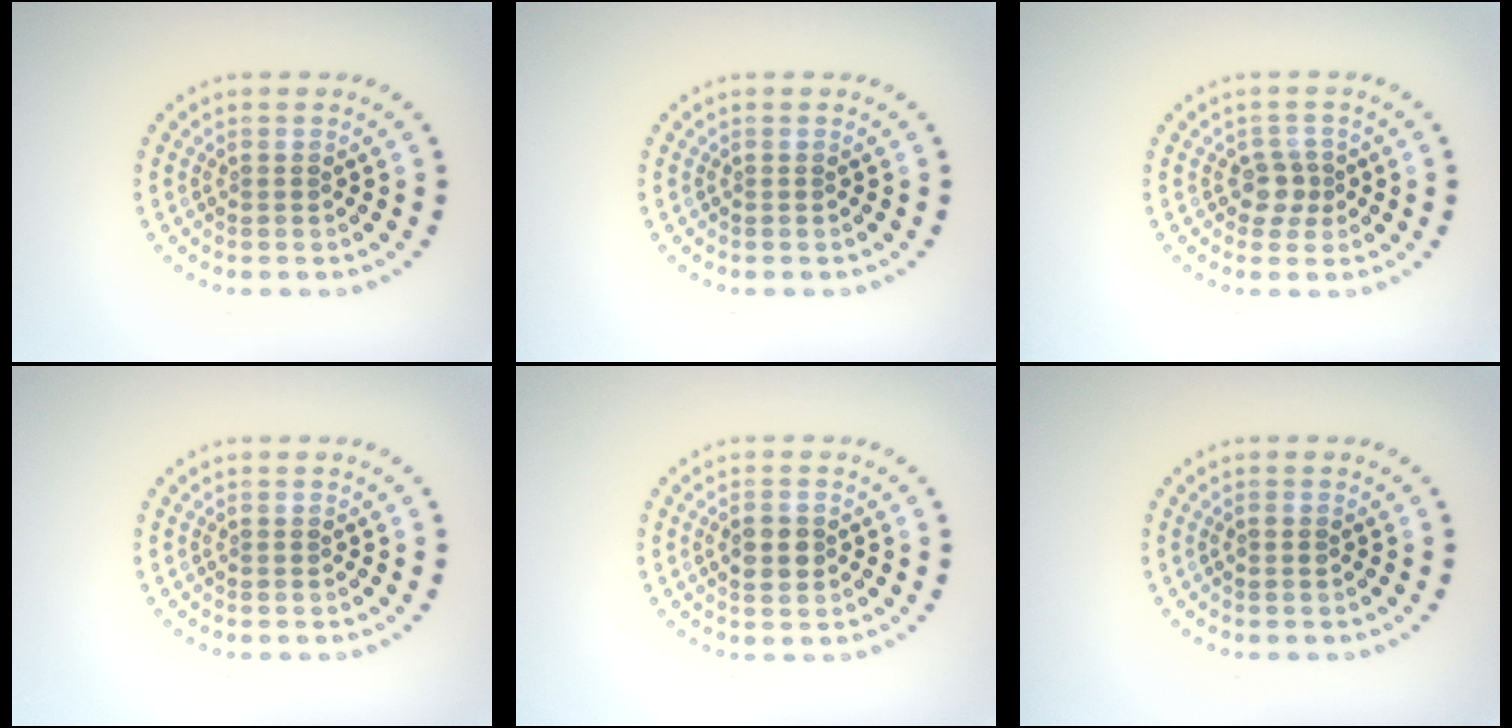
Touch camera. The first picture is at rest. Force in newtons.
{"total": 0.0}
{"total": 1.9, "press": 1.5, "slide": 1.1}
{"total": 0.0}
{"total": 2.6, "press": 2.6, "slide": 0.0}
{"total": 0.7, "press": 0.7, "slide": 0.2}